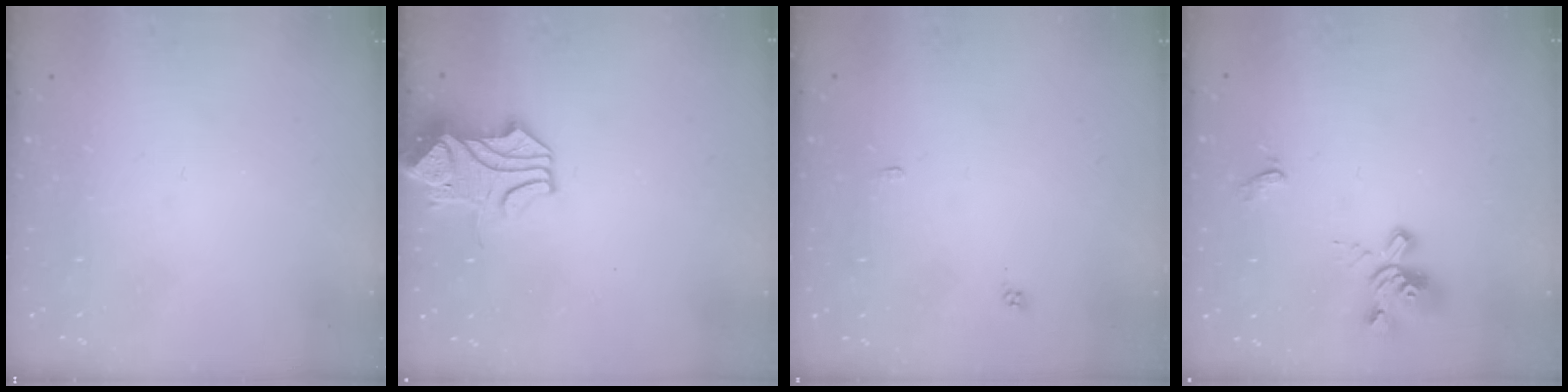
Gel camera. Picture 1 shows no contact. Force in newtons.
{"total": 2.1, "press": 2.0, "slide": 0.7}
{"total": 1.9, "press": 1.9, "slide": 0.2}
{"total": 2.1, "press": 1.6, "slide": 1.4}